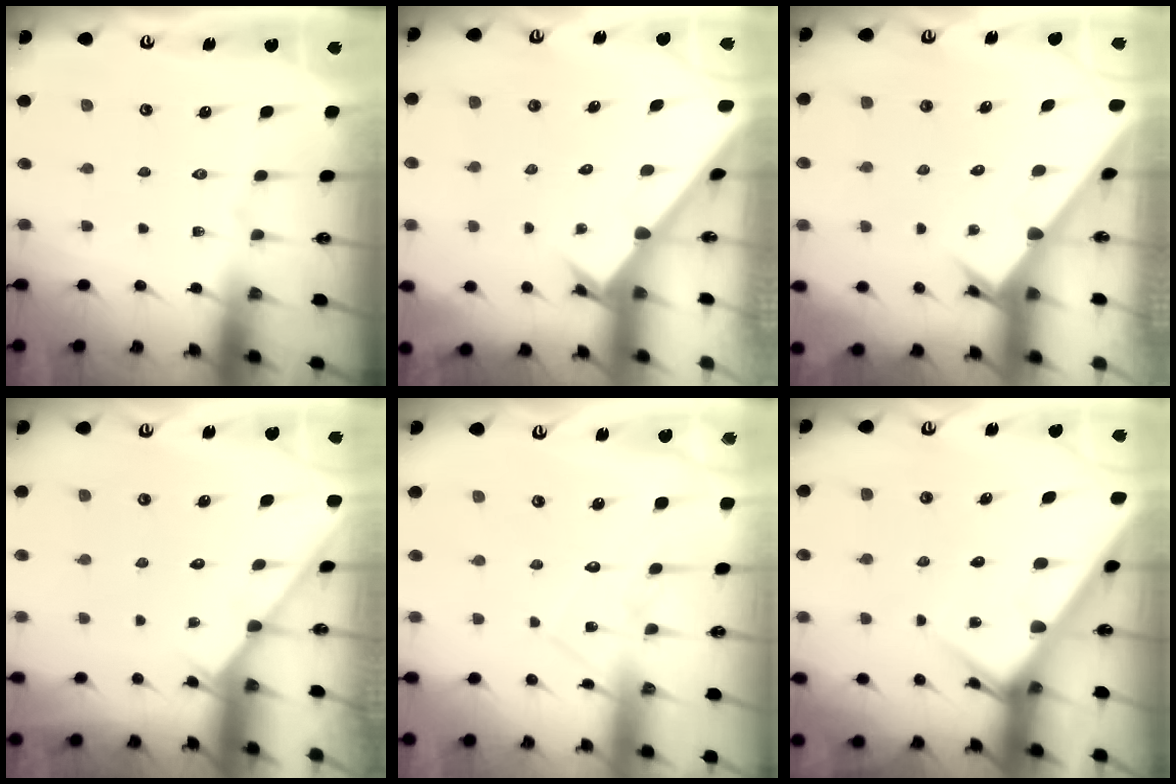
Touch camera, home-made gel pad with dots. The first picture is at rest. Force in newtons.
{"total": 2.4, "press": 2.4, "slide": 0.1}
{"total": 2.9, "press": 2.9, "slide": 0.1}
{"total": 2.3, "press": 2.3, "slide": 0.2}
{"total": 8.6, "press": 8.5, "slide": 0.7}
{"total": 5.8, "press": 5.7, "slide": 0.6}